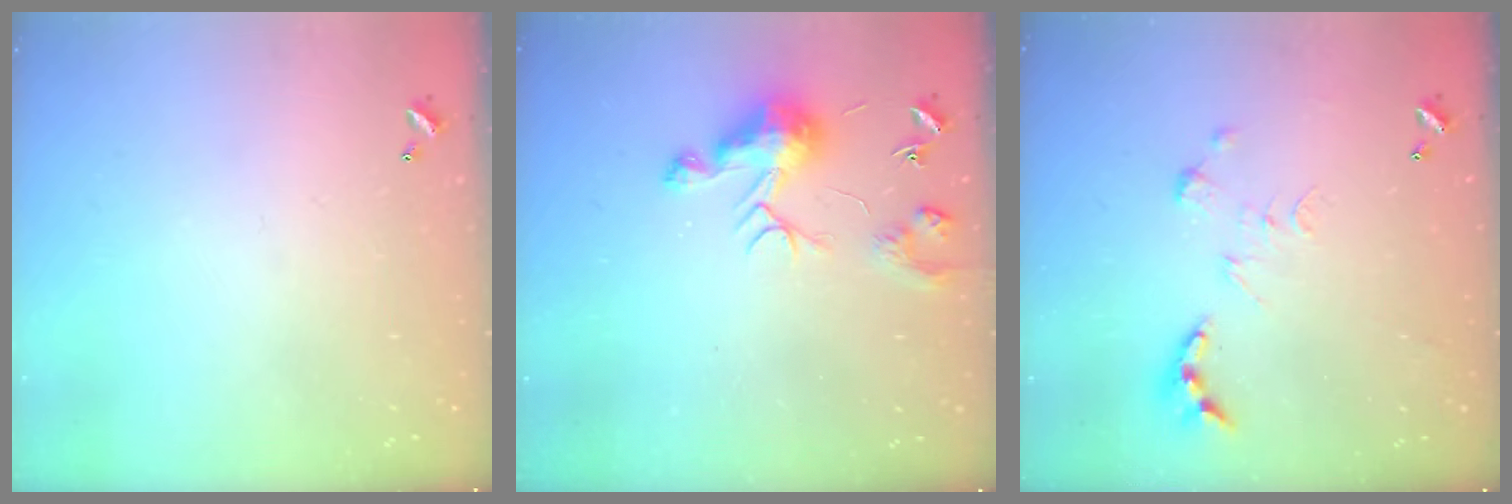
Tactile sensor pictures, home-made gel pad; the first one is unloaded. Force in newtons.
{"total": 9.7, "press": 9.7, "slide": 0.5}
{"total": 0.0}